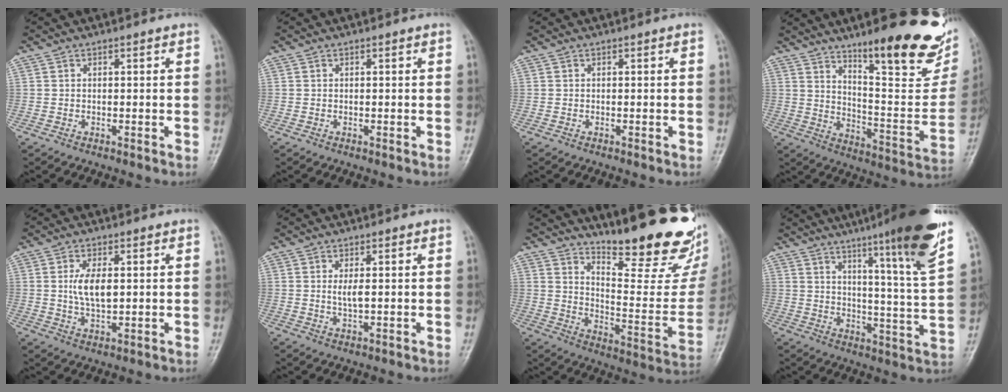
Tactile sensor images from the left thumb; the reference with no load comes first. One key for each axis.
{"total": 0.0}
{"total": 0.0}
{"total": 25.2, "fx": 16.4, "fy": 6.5, "fz": 18.0, "tx": -0.211, "ty": -0.090, "tz": 0.242}
{"total": 6.1, "fx": 0.9, "fy": 3.0, "fz": 5.3, "tx": -0.099, "ty": -0.008, "tz": 0.016}
{"total": 2.7, "fx": 0.5, "fy": 0.9, "fz": 2.5, "tx": -0.048, "ty": -0.006, "tz": 0.012}
{"total": 24.9, "fx": 19.5, "fy": 5.4, "fz": 14.6, "tx": -0.178, "ty": -0.142, "tz": 0.271}
{"total": 19.1, "fx": 12.4, "fy": 0.3, "fz": 14.6, "tx": -0.193, "ty": -0.069, "tz": 0.172}